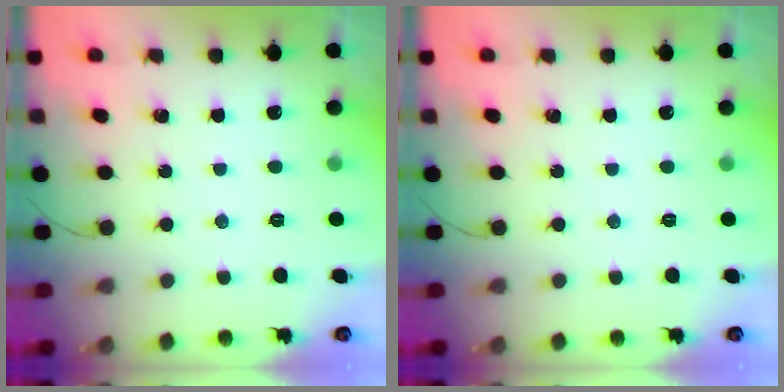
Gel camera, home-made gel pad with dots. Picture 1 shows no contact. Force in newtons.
{"total": 0.0}